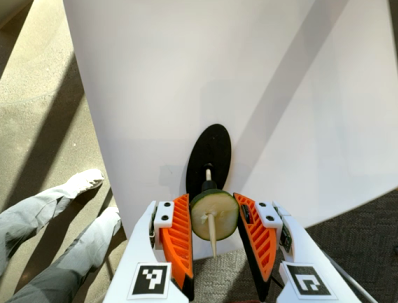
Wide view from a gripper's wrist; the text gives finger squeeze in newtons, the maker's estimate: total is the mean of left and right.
{"total": 9.1, "left": 9.0, "right": 9.1}